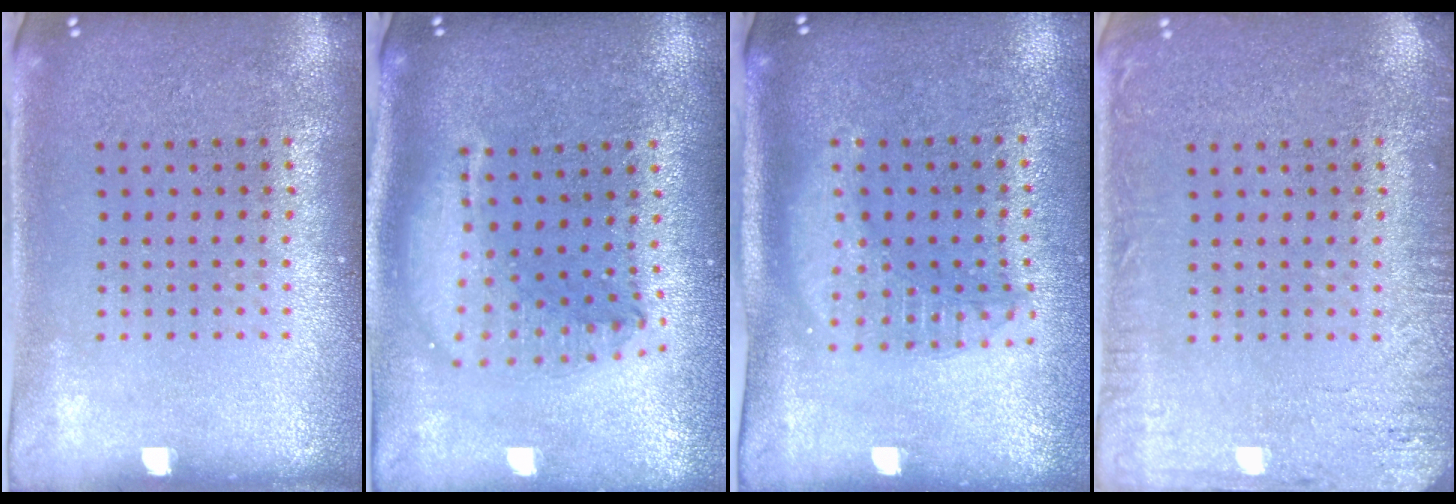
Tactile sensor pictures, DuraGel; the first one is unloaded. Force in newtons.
{"total": 2.1, "press": 1.6, "slide": 1.3}
{"total": 1.8, "press": 1.5, "slide": 0.9}
{"total": 2.9, "press": 2.8, "slide": 0.4}